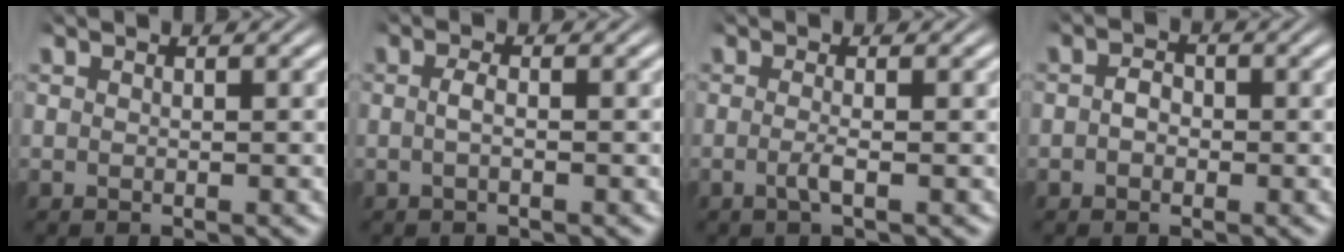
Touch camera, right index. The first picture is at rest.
{"total": 1.1, "force": [-0.6, -0.1, 1.0], "torque": [-0.025, -0.008, -0.006]}
{"total": 1.4, "force": [-0.8, -0.2, 1.1], "torque": [-0.024, -0.009, -0.015]}
{"total": 1.5, "force": [-0.5, 1.2, 0.8], "torque": [-0.019, -0.010, -0.008]}